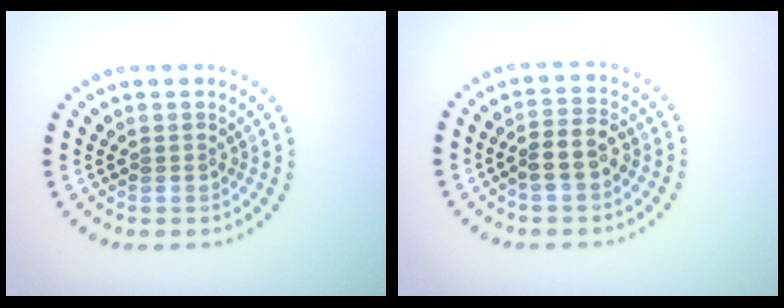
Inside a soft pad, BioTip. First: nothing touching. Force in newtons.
{"total": 2.7, "press": 2.5, "slide": 1.0}